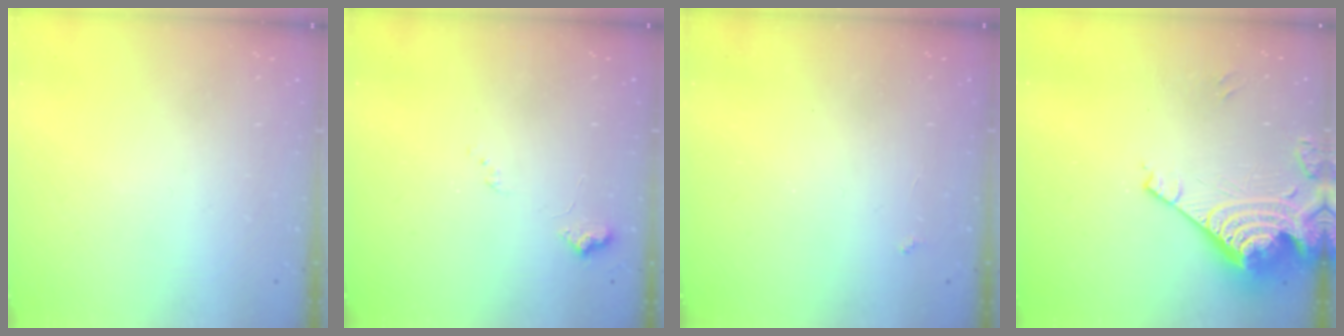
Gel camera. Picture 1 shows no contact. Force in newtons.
{"total": 7.8, "press": 7.7, "slide": 1.0}
{"total": 2.2, "press": 2.2, "slide": 0.4}
{"total": 13.3, "press": 13.2, "slide": 1.5}